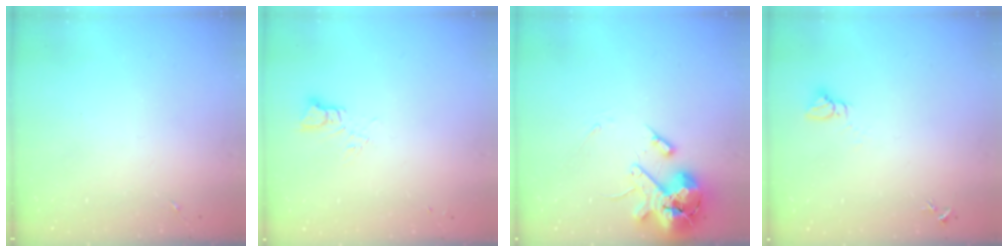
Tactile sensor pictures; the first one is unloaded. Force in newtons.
{"total": 3.8, "press": 3.8, "slide": 0.3}
{"total": 14.6, "press": 14.4, "slide": 2.4}
{"total": 2.8, "press": 2.8, "slide": 0.1}